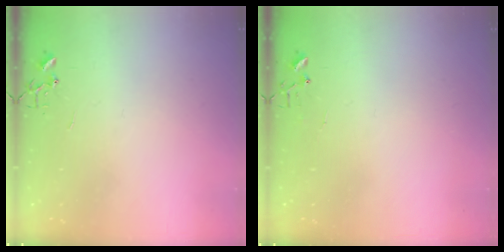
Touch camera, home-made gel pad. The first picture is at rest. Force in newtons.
{"total": 5.0, "press": 5.0, "slide": 0.4}